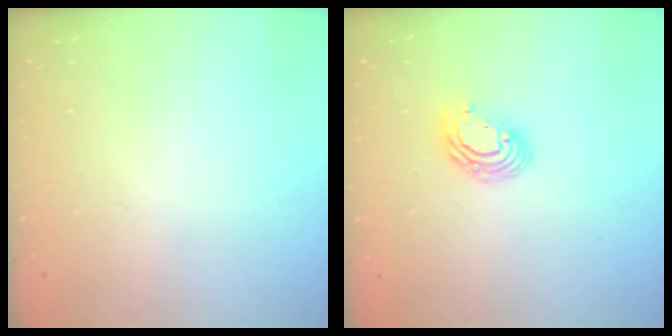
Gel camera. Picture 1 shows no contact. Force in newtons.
{"total": 8.1, "press": 8.0, "slide": 1.4}